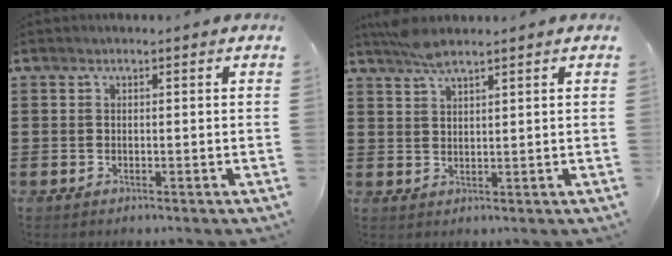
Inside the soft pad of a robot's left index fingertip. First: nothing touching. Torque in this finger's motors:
{"motor_torque": [0.75, -0.71, 0.07, 0.03]}